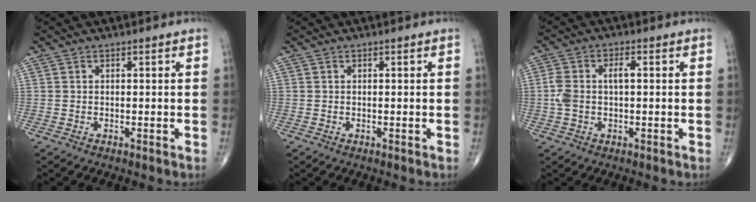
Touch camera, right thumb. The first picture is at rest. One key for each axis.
{"total": 0.0}
{"total": 5.6, "fx": 0.3, "fy": 2.8, "fz": 4.9, "tx": -0.123, "ty": 0.021, "tz": 0.005}